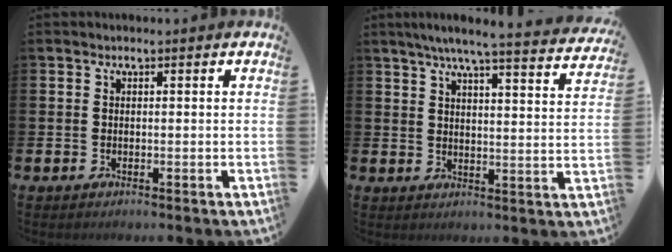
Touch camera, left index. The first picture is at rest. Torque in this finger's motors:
{"motor_torque": [0.91, -1.23, 0.26, 0.15]}